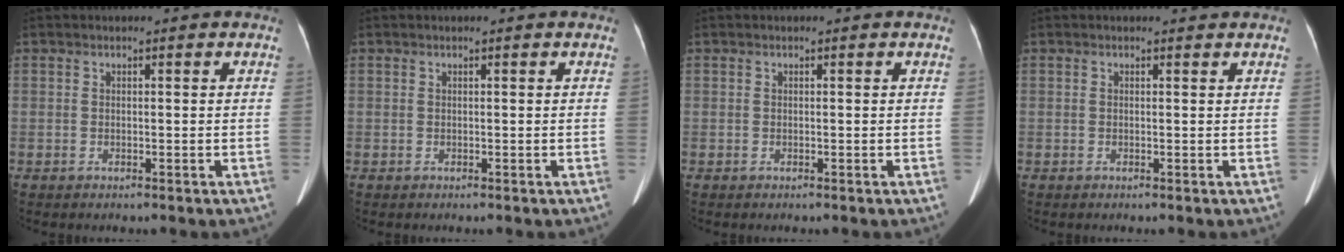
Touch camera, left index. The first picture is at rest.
{"total": 0.0}
{"total": 0.0}
{"total": 0.6, "force": [0.6, -0.1, 0.0], "torque": [-0.007, -0.003, 0.009]}